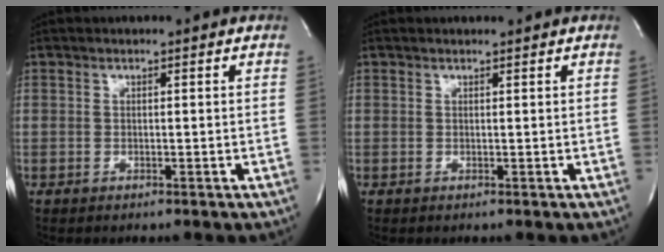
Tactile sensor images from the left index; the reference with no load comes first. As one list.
[{"total": 0.8, "force": [0.7, -0.1, 0.2], "torque": [-0.004, 0.005, 0.013]}]